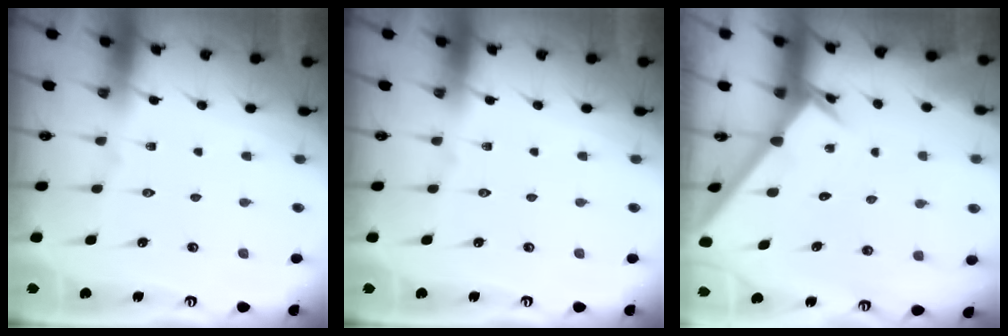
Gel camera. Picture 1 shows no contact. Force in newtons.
{"total": 0.0}
{"total": 2.3, "press": 2.3, "slide": 0.2}